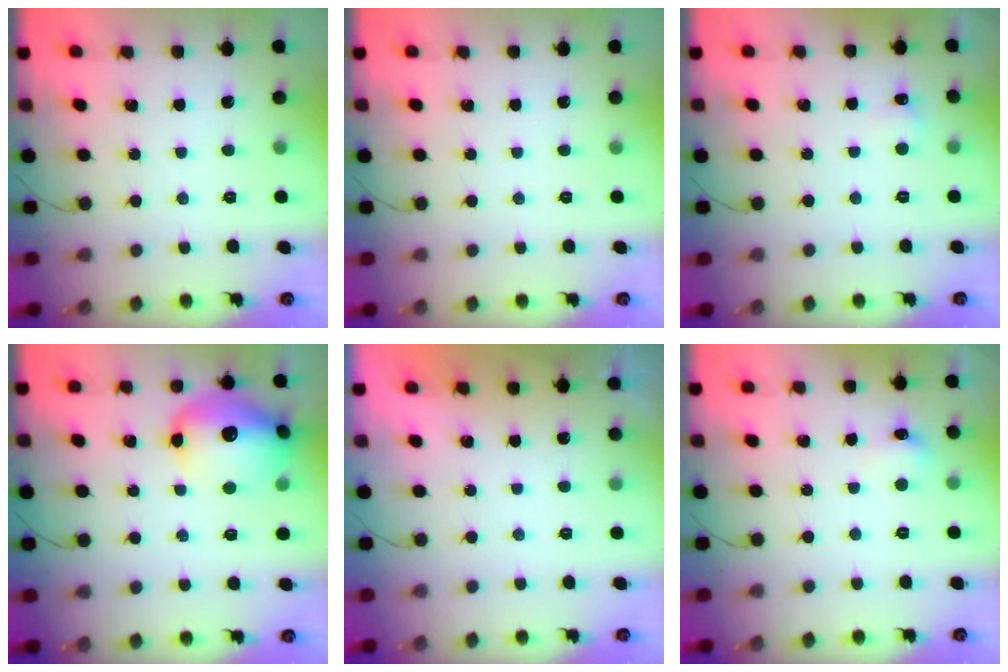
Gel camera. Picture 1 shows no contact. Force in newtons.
{"total": 0.0}
{"total": 3.7, "press": 3.6, "slide": 0.8}
{"total": 16.2, "press": 16.0, "slide": 2.4}
{"total": 0.6, "press": 0.2, "slide": 0.5}
{"total": 5.9, "press": 5.6, "slide": 1.6}